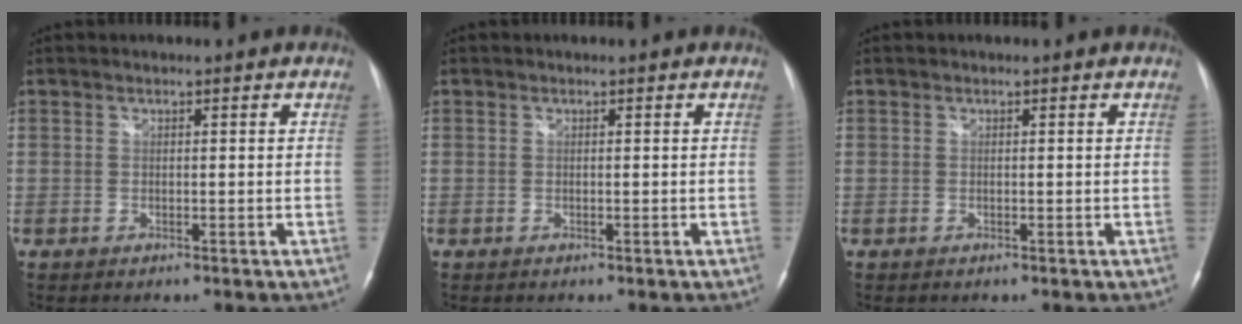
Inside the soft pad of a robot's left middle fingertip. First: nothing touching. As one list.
[{"total": 0.0}, {"total": 0.0}]